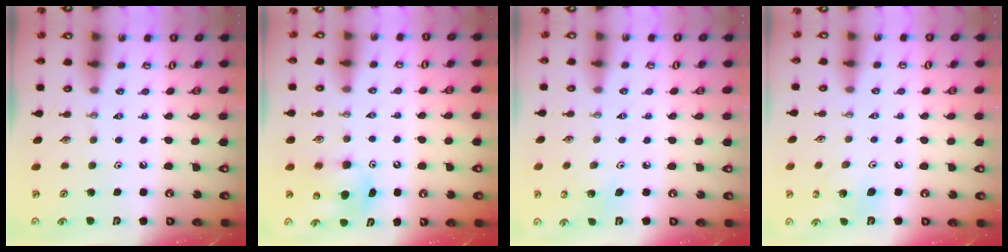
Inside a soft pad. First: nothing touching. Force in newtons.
{"total": 8.2, "press": 8.1, "slide": 0.8}
{"total": 4.1, "press": 4.1, "slide": 0.2}
{"total": 8.6, "press": 8.4, "slide": 1.5}